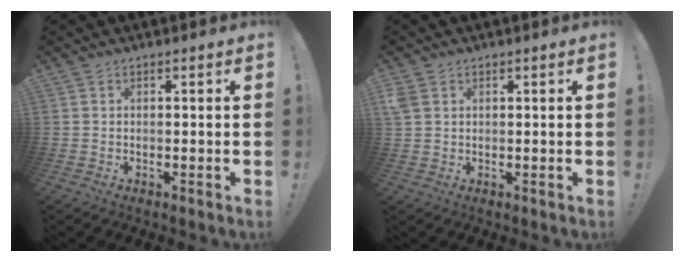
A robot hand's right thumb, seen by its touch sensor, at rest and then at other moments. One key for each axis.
{"total": 3.1, "fx": 1.5, "fy": 2.1, "fz": 1.7, "tx": -0.036, "ty": 0.001, "tz": 0.030}